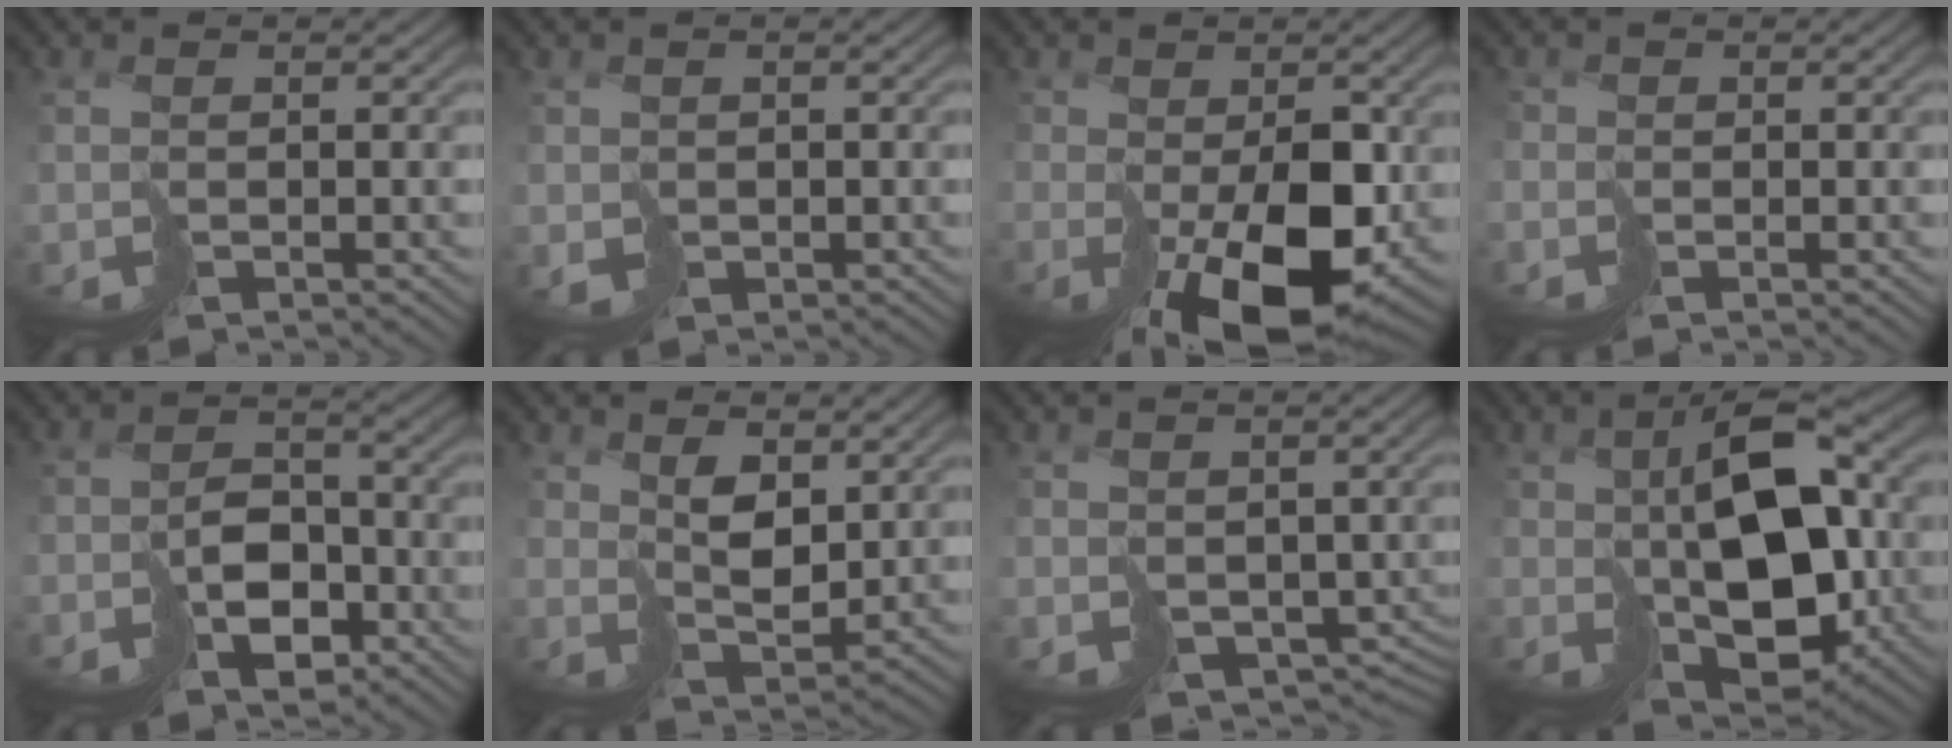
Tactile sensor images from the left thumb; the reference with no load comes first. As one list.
[{"total": 1.0, "force": [0.0, 1.0, 0.3], "torque": [-0.003, 0.000, 0.001]}, {"total": 11.5, "force": [-2.4, 6.3, 9.2], "torque": [-0.143, -0.038, -0.010]}, {"total": 1.1, "force": [-0.4, 0.2, -1.0], "torque": [0.031, 0.003, -0.014]}, {"total": 4.9, "force": [-2.6, 3.2, 2.7], "torque": [-0.033, 0.000, -0.044]}, {"total": 4.0, "force": [3.2, 1.4, 1.9], "torque": [-0.041, 0.000, 0.067]}, {"total": 5.8, "force": [-0.8, 4.6, 3.6], "torque": [-0.062, -0.031, 0.009]}, {"total": 13.1, "force": [0.3, 7.5, 10.8], "torque": [-0.173, -0.003, 0.022]}]